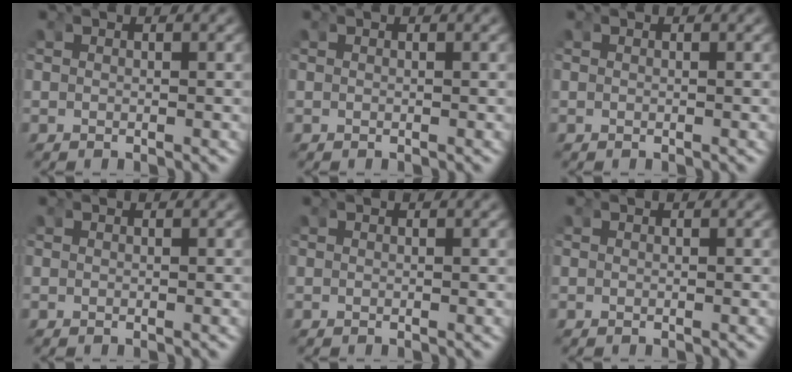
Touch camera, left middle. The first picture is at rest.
{"total": 0.0}
{"total": 0.0}
{"total": 0.0}
{"total": 0.0}
{"total": 0.0}